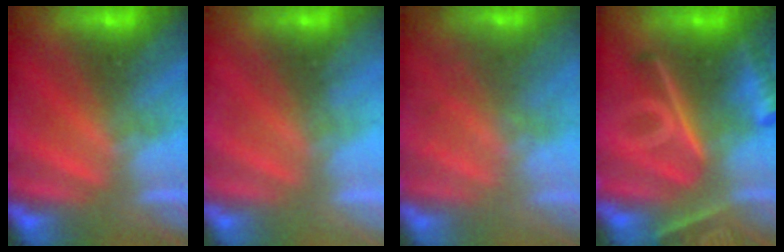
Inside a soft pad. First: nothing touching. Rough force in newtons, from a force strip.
{"total": 2.3}
{"total": 7.7}
{"total": 7.4}